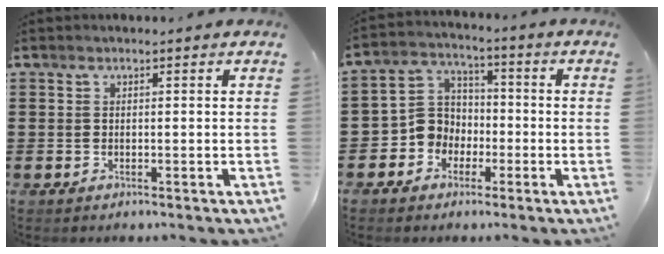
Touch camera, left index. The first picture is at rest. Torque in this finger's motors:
{"motor_torque": [0.66, 0.66, 0.44, 0.02]}